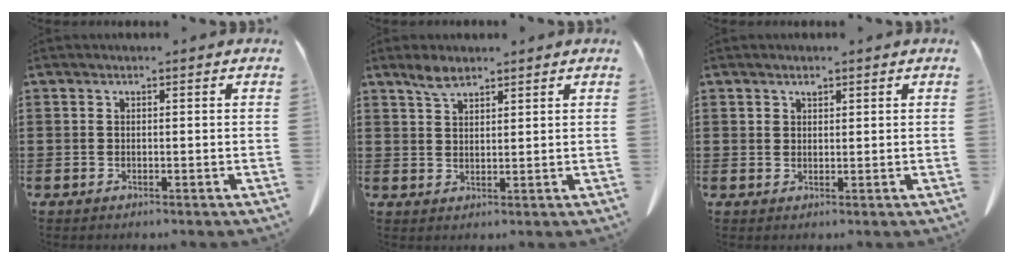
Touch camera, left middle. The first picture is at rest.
{"total": 3.2, "force": [2.4, 1.0, 1.8], "torque": [-0.040, 0.002, 0.045]}
{"total": 1.0, "force": [0.8, 0.4, 0.3], "torque": [-0.008, -0.001, 0.018]}